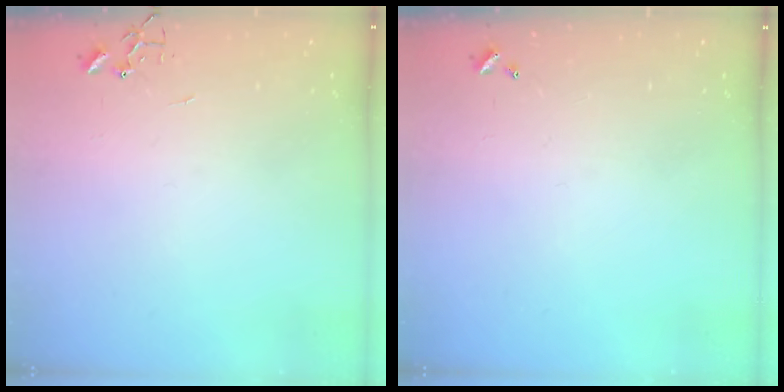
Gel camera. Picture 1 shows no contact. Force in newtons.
{"total": 0.0}